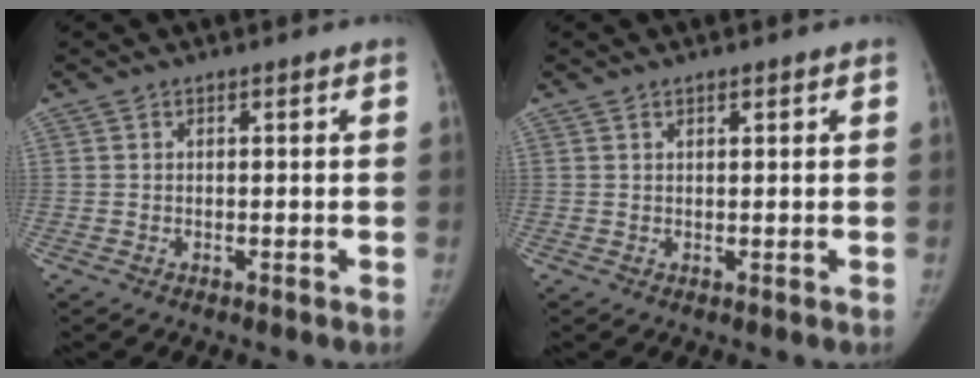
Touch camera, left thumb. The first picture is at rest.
{"total": 0.8, "force": [0.6, 0.3, 0.5], "torque": [-0.006, -0.003, 0.011]}